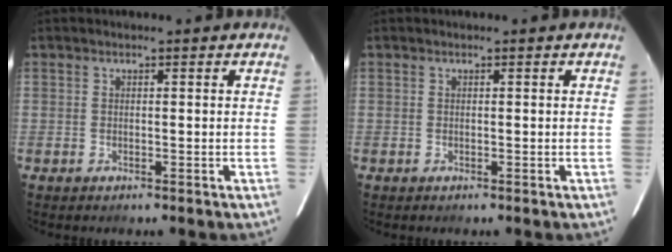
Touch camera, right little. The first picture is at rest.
{"total": 0.0}